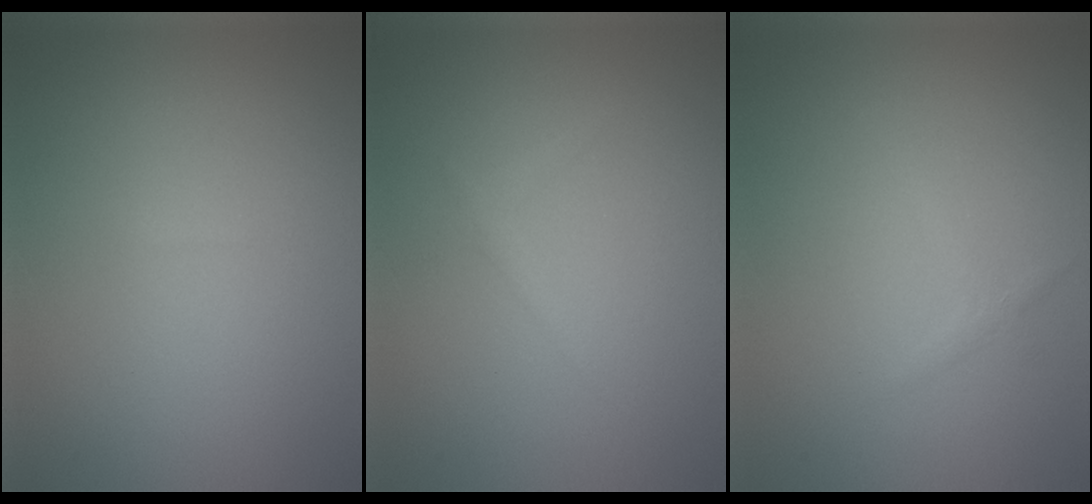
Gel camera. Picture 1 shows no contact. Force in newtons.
{"total": 0.8, "press": 0.8, "slide": 0.0}
{"total": 0.8, "press": 0.8, "slide": 0.0}